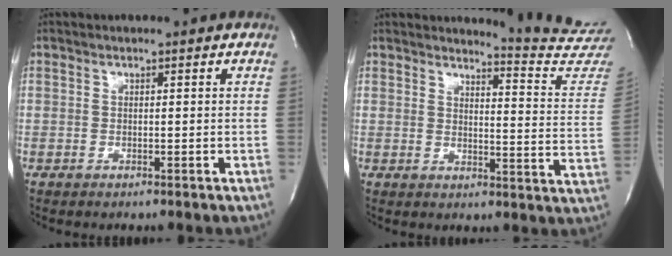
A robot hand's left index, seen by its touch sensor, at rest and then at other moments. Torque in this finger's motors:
{"motor_torque": [-0.02, -0.03, 0.09, -0.01]}